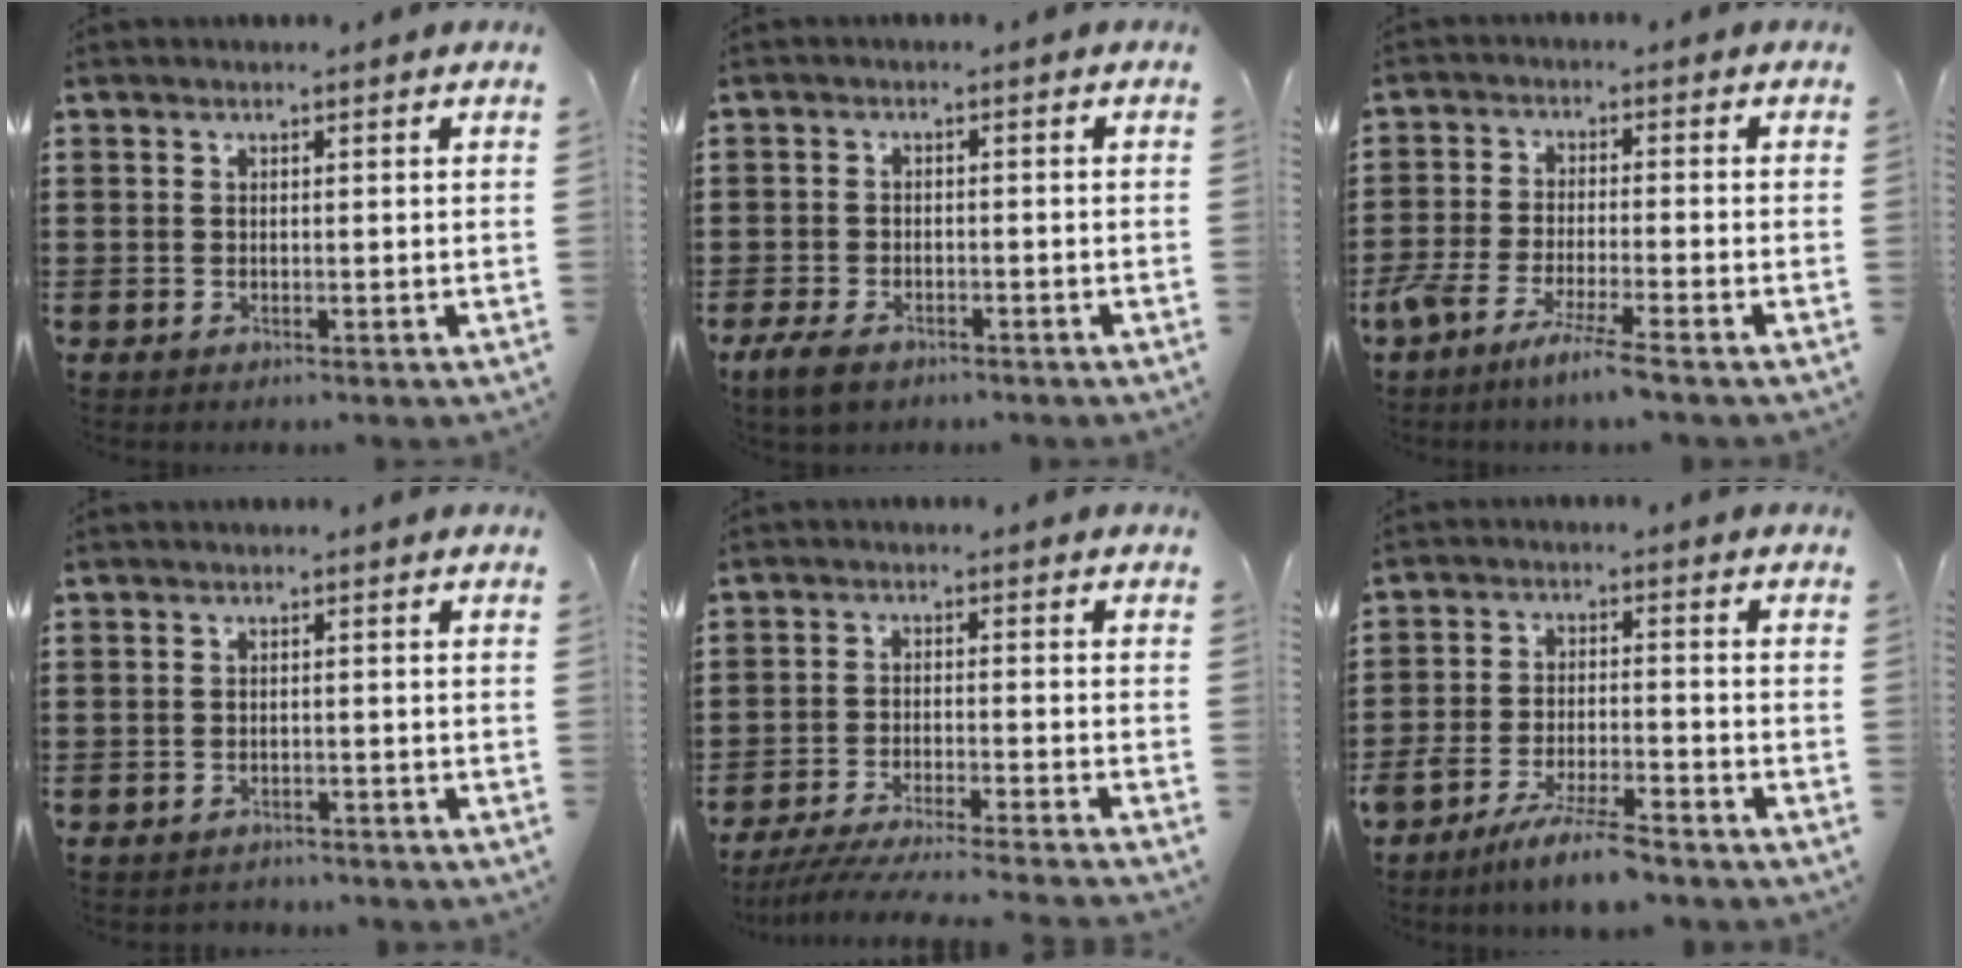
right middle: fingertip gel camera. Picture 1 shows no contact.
{"total": 3.0, "force": [-2.1, 1.3, 1.6], "torque": [-0.043, 0.001, -0.045]}
{"total": 5.6, "force": [-4.7, -0.4, 3.1], "torque": [-0.076, -0.022, -0.091]}
{"total": 1.3, "force": [-1.3, 0.3, -0.1], "torque": [-0.003, 0.002, -0.029]}
{"total": 4.9, "force": [-4.6, -0.3, 1.7], "torque": [-0.032, -0.012, -0.091]}
{"total": 7.0, "force": [-6.2, 0.3, 3.3], "torque": [-0.076, -0.007, -0.120]}